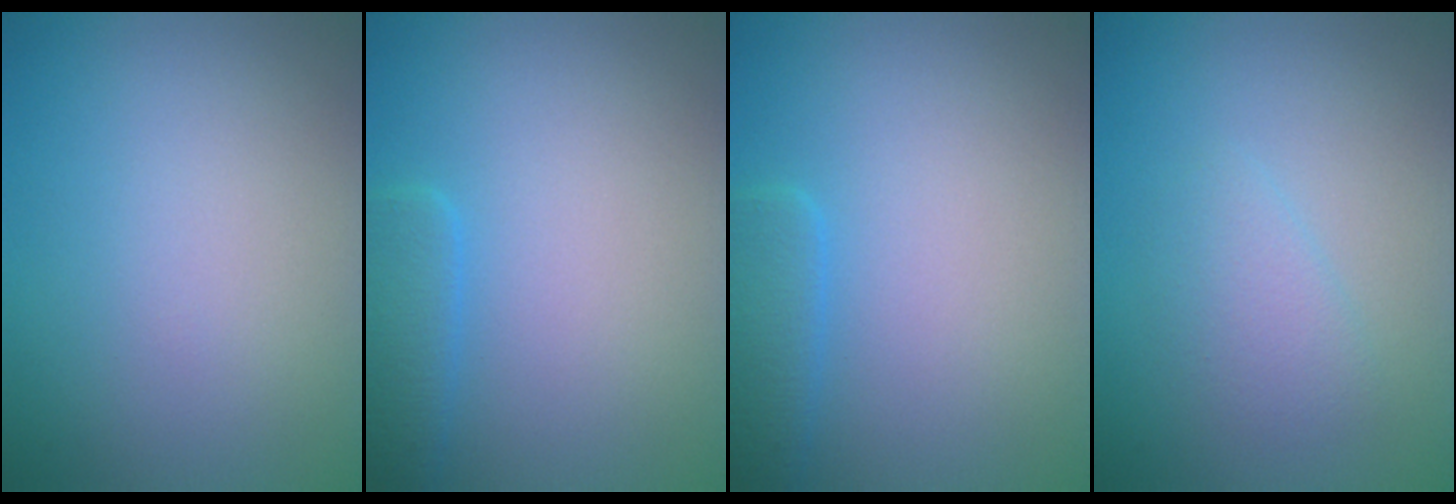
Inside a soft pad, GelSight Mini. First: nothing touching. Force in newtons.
{"total": 2.5, "press": 2.5, "slide": 0.3}
{"total": 2.5, "press": 2.5, "slide": 0.3}
{"total": 1.8, "press": 1.8, "slide": 0.1}